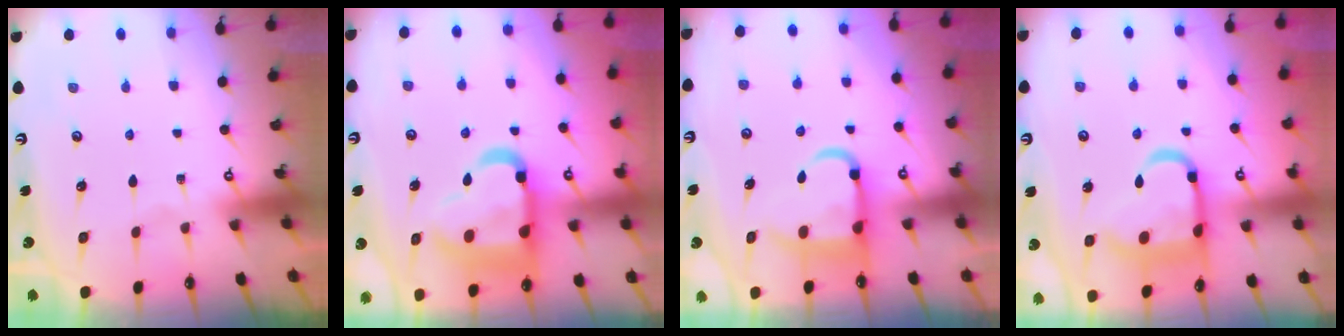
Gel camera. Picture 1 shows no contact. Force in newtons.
{"total": 20.9, "press": 20.8, "slide": 2.2}
{"total": 9.8, "press": 9.7, "slide": 1.4}
{"total": 15.6, "press": 15.5, "slide": 1.4}